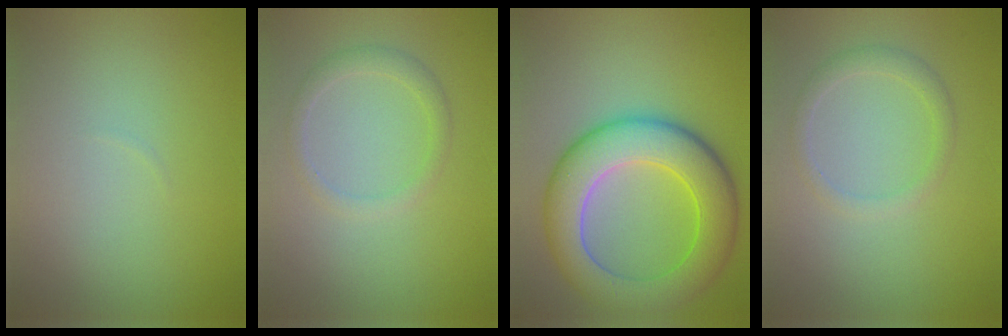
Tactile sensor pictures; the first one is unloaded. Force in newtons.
{"total": 1.7, "press": 1.7, "slide": 0.1}
{"total": 9.1, "press": 9.1, "slide": 0.3}
{"total": 1.7, "press": 1.7, "slide": 0.1}